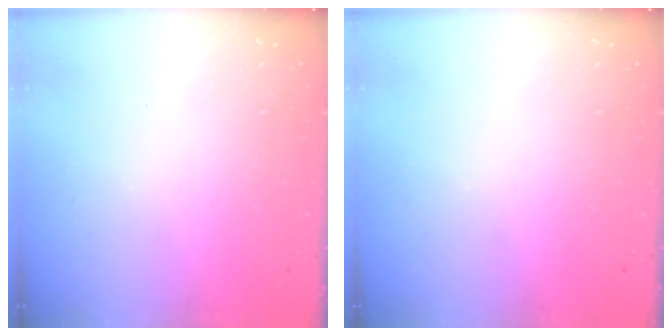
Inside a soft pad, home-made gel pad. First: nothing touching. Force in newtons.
{"total": 0.0}